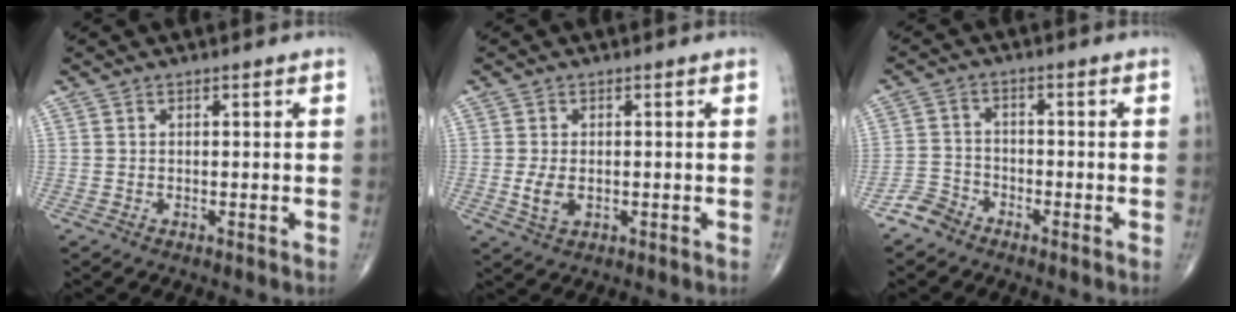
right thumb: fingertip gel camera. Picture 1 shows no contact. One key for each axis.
{"total": 3.8, "fx": -0.5, "fy": 2.3, "fz": 2.9, "tx": -0.058, "ty": -0.005, "tz": -0.004}
{"total": 3.8, "fx": -3.2, "fy": 2.1, "fz": 0.3, "tx": 0.003, "ty": 0.013, "tz": -0.071}